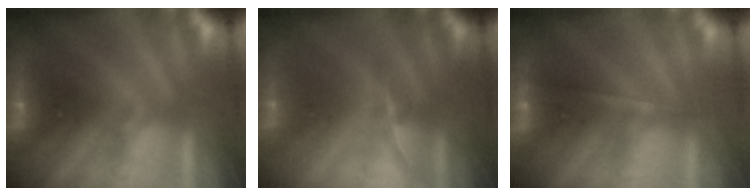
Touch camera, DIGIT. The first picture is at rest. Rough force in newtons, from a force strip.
{"total": 1.1}
{"total": 1.7}